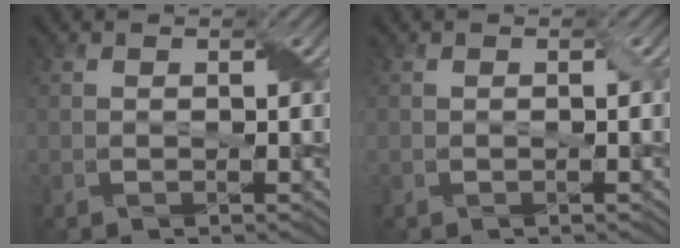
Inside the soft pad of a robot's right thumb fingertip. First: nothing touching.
{"total": 0.6, "force": [-0.1, 0.0, 0.6], "torque": [-0.011, 0.002, -0.001]}